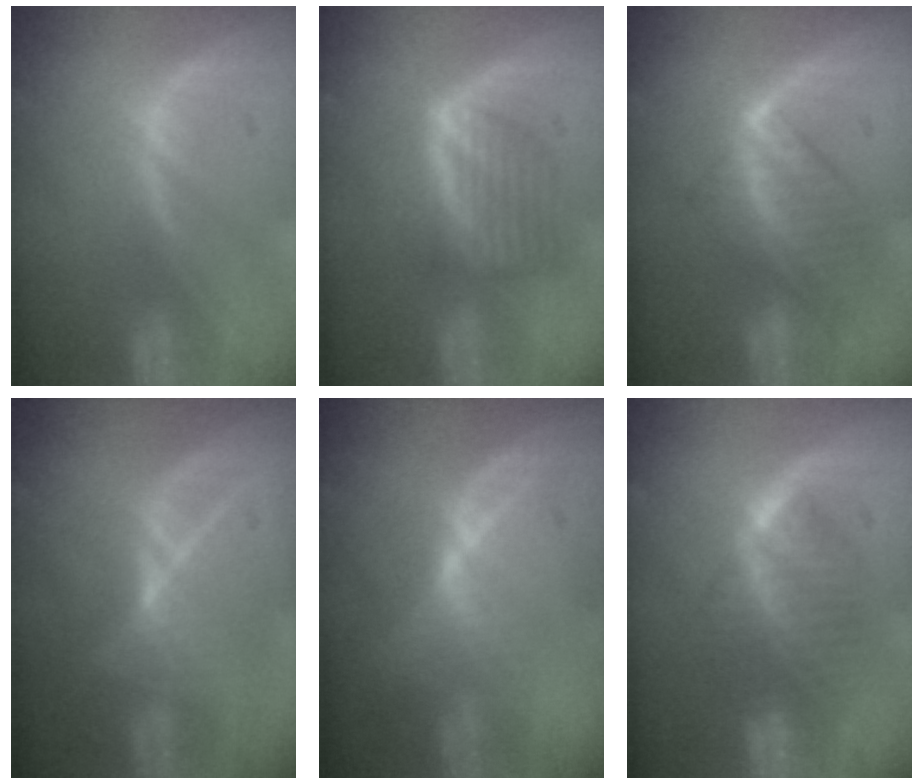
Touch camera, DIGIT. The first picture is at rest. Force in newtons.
{"total": 6.3, "press": 6.0, "slide": 1.7}
{"total": 8.0, "press": 7.1, "slide": 3.7}
{"total": 7.4, "press": 7.4, "slide": 0.5}
{"total": 6.3, "press": 5.9, "slide": 2.4}
{"total": 6.4, "press": 6.4, "slide": 0.9}